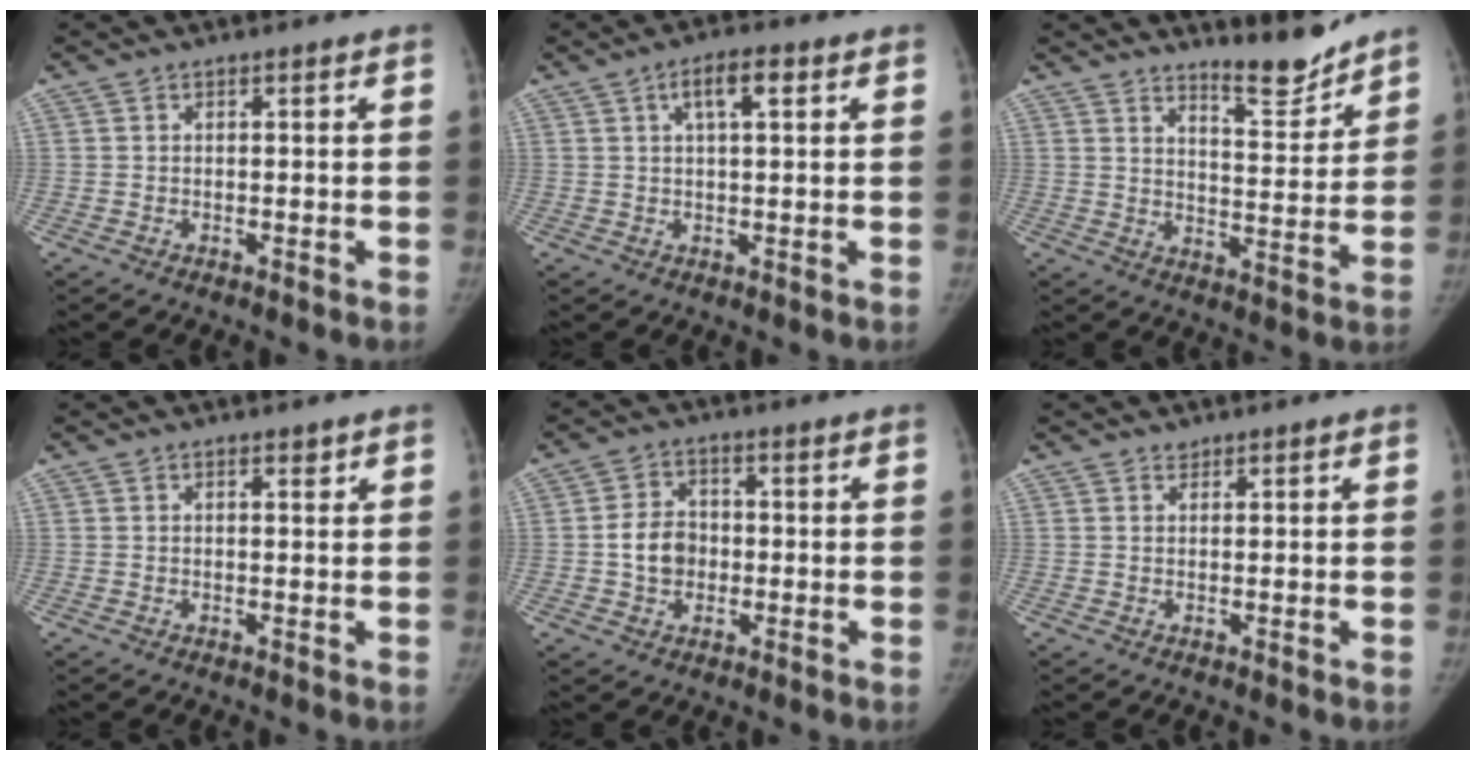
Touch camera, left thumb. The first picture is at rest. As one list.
[{"total": 5.0, "force": [2.0, 1.9, 4.2], "torque": [-0.063, 0.007, 0.030]}, {"total": 8.0, "force": [7.3, 1.4, 3.0], "torque": [-0.020, -0.064, 0.118]}, {"total": 0.9, "force": [0.6, 0.4, 0.3], "torque": [0.003, -0.003, 0.008]}, {"total": 6.2, "force": [-0.7, 5.1, 3.5], "torque": [-0.038, 0.013, -0.017]}, {"total": 0.8, "force": [0.7, 0.5, -0.1], "torque": [0.014, -0.005, 0.007]}]